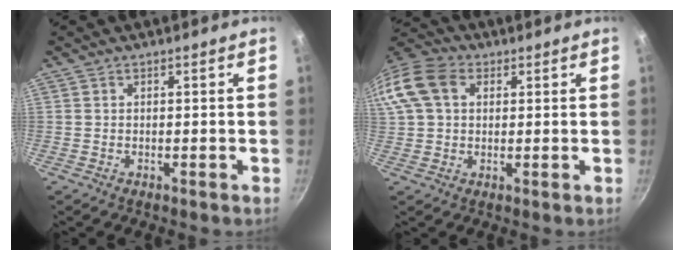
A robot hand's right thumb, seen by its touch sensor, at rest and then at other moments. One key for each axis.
{"total": 14.6, "fx": 4.0, "fy": 10.8, "fz": 9.0, "tx": -0.199, "ty": 0.029, "tz": 0.062}